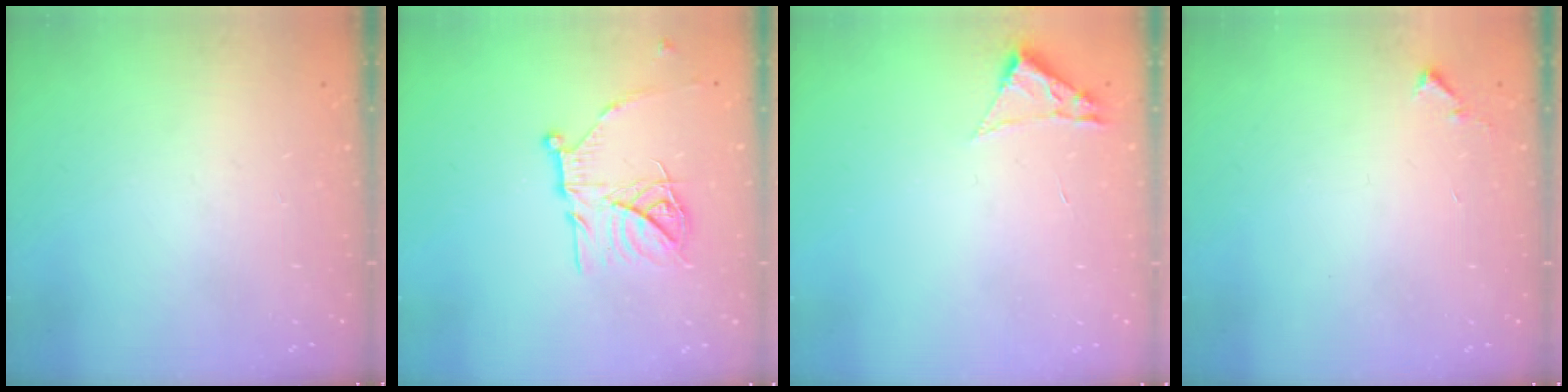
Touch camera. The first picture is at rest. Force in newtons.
{"total": 17.1, "press": 17.0, "slide": 1.5}
{"total": 1.8, "press": 1.8, "slide": 0.2}
{"total": 5.8, "press": 5.8, "slide": 0.4}